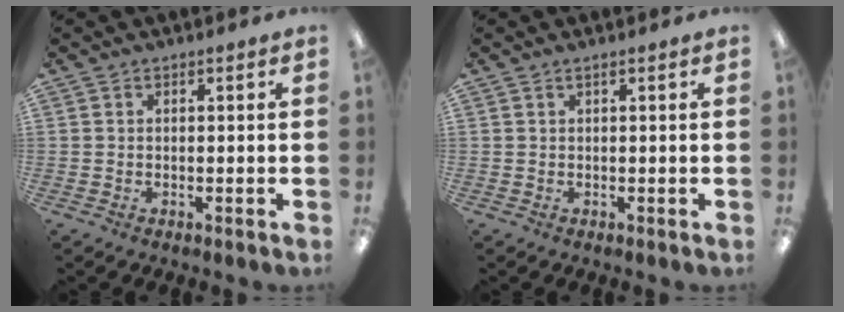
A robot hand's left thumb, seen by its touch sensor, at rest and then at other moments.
{"total": 0.7, "force": [0.4, 0.0, 0.6], "torque": [-0.012, 0.001, 0.006]}